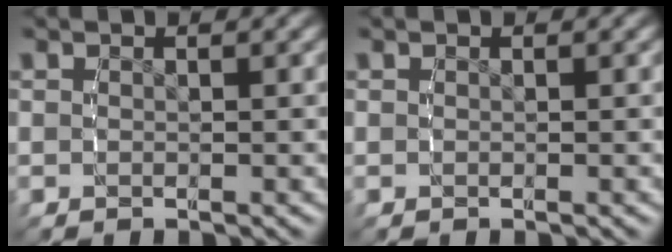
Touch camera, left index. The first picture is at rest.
{"total": 0.0}